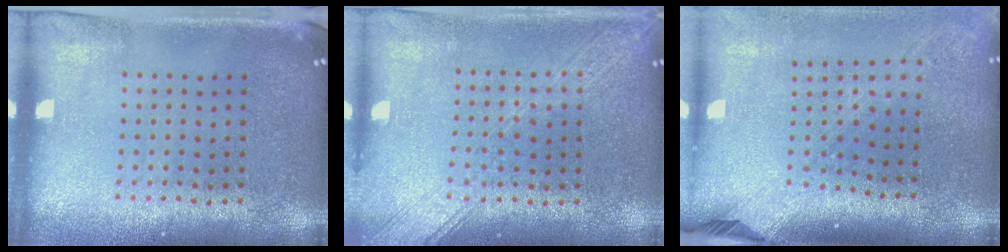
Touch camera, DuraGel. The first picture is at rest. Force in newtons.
{"total": 2.0, "press": 2.0, "slide": 0.3}
{"total": 2.3, "press": 1.7, "slide": 1.5}